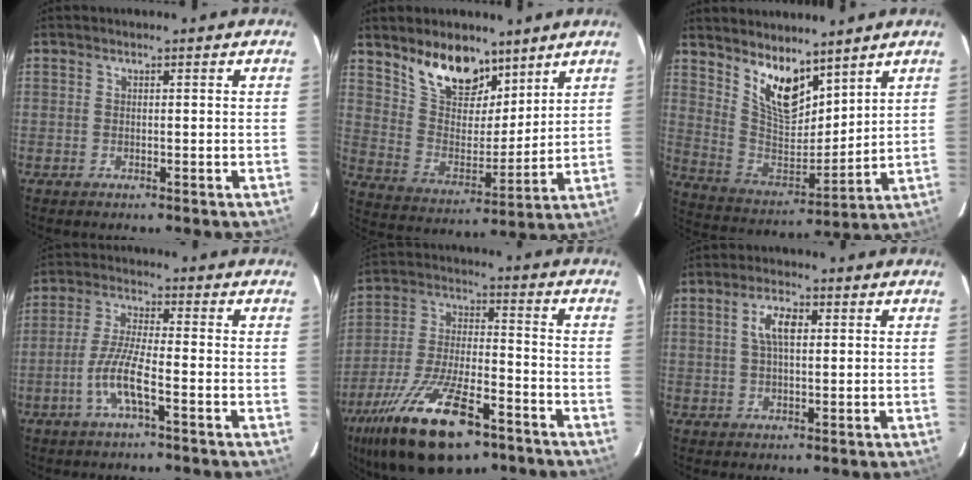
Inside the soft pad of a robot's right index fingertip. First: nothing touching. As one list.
[{"total": 14.1, "force": [9.9, 6.9, 7.3], "torque": [-0.138, 0.007, 0.186]}, {"total": 12.5, "force": [8.7, 5.2, 7.2], "torque": [-0.135, -0.008, 0.176]}, {"total": 7.2, "force": [-3.3, 0.7, 6.4], "torque": [-0.137, 0.000, -0.064]}, {"total": 22.1, "force": [-13.7, 8.5, 15.2], "torque": [-0.303, -0.036, -0.234]}, {"total": 4.9, "force": [1.2, 2.1, 4.3], "torque": [-0.080, 0.011, 0.022]}]